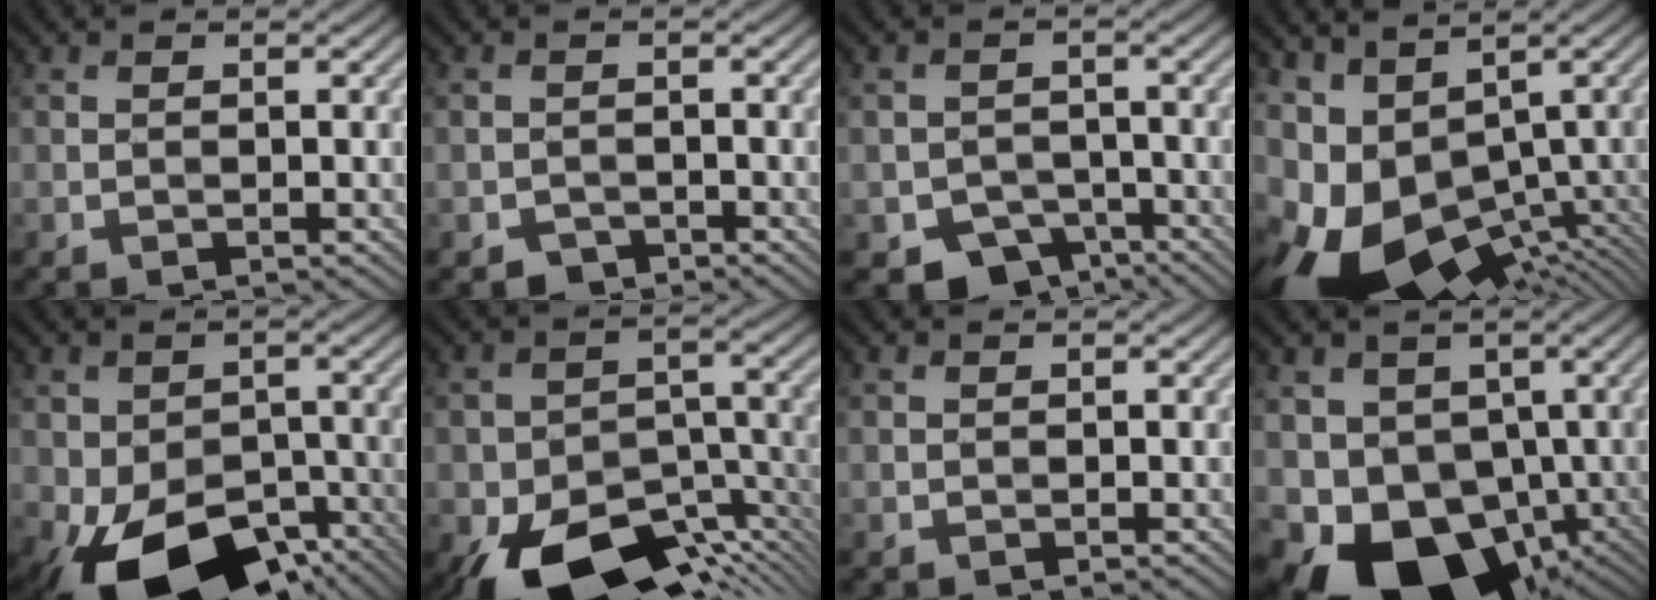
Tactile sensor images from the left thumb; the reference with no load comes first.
{"total": 1.8, "force": [-1.4, 1.0, 0.3], "torque": [-0.001, 0.001, -0.028]}
{"total": 5.6, "force": [-3.7, 3.7, 2.1], "torque": [-0.030, -0.010, -0.063]}
{"total": 12.8, "force": [-3.0, 7.7, 9.8], "torque": [-0.230, -0.015, -0.029]}
{"total": 14.9, "force": [-8.5, 8.2, 9.1], "torque": [-0.149, -0.046, -0.129]}
{"total": 15.0, "force": [-9.2, 7.5, 9.2], "torque": [-0.162, -0.022, -0.150]}
{"total": 0.0}
{"total": 13.7, "force": [-3.5, 10.9, 7.6], "torque": [-0.126, -0.030, -0.051]}